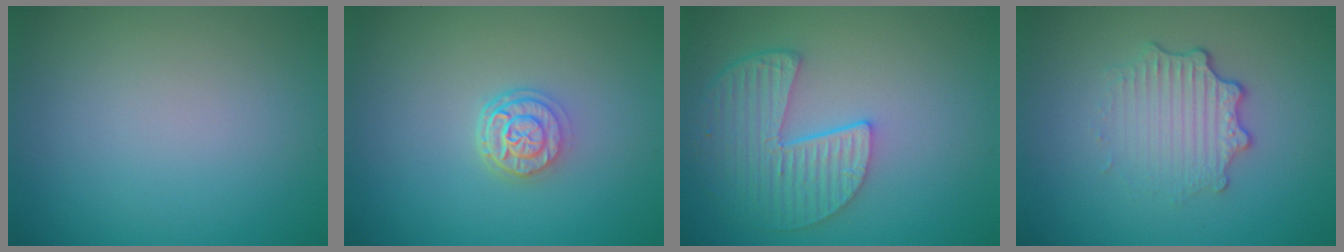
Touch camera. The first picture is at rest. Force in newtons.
{"total": 3.0, "press": 2.4, "slide": 1.9}
{"total": 5.3, "press": 4.3, "slide": 3.1}
{"total": 3.4, "press": 2.6, "slide": 2.2}